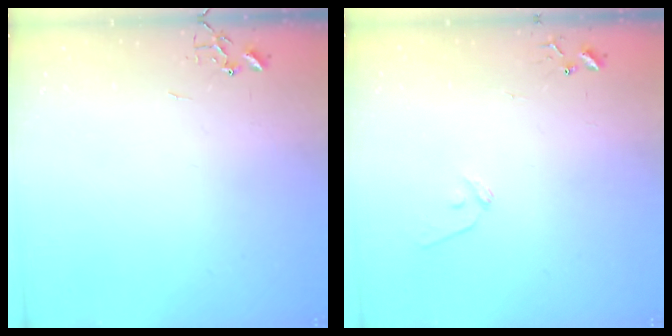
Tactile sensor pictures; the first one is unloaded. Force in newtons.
{"total": 8.1, "press": 8.0, "slide": 0.8}